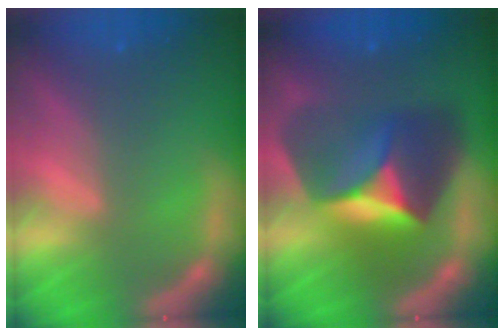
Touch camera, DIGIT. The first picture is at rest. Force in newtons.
{"total": 9.5}